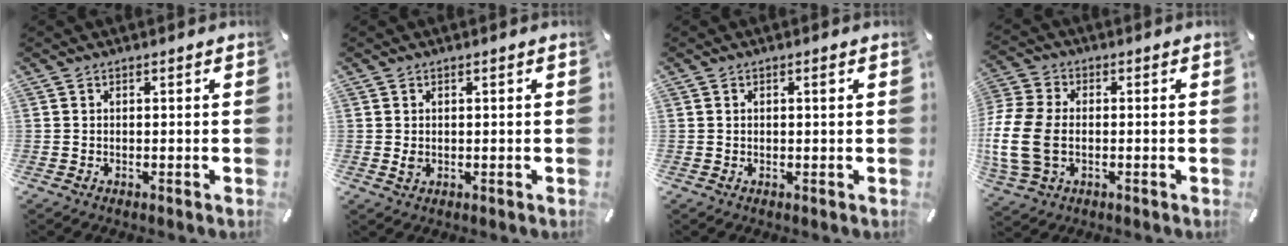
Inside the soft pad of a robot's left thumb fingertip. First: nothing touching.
{"total": 1.2, "force": [0.1, 0.9, 0.8], "torque": [-0.010, -0.002, 0.000]}
{"total": 1.0, "force": [0.3, 0.2, 1.0], "torque": [-0.010, -0.001, 0.003]}
{"total": 12.7, "force": [-1.8, 9.1, 8.6], "torque": [-0.200, 0.007, -0.029]}